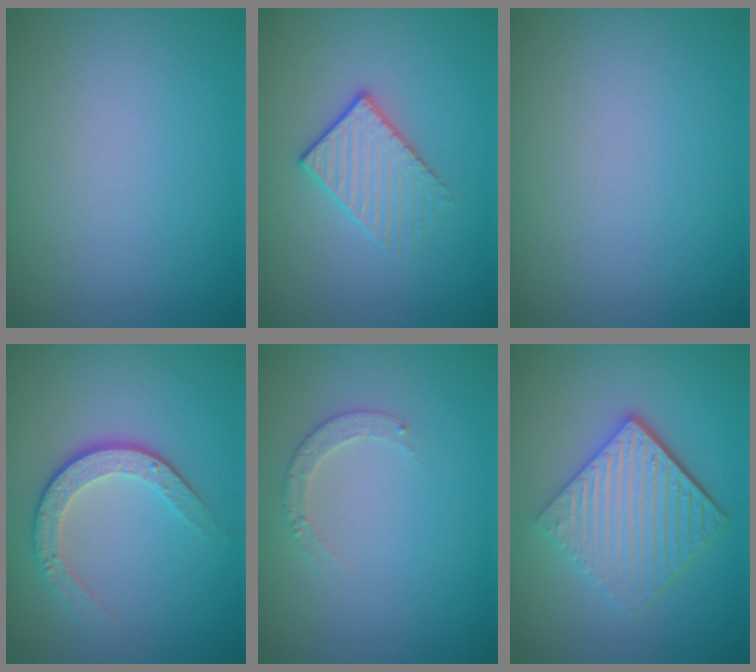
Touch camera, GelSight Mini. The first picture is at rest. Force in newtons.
{"total": 2.2, "press": 1.9, "slide": 1.2}
{"total": 0.0}
{"total": 3.3, "press": 2.5, "slide": 2.1}
{"total": 1.5, "press": 1.5, "slide": 0.2}
{"total": 5.7, "press": 4.0, "slide": 4.0}